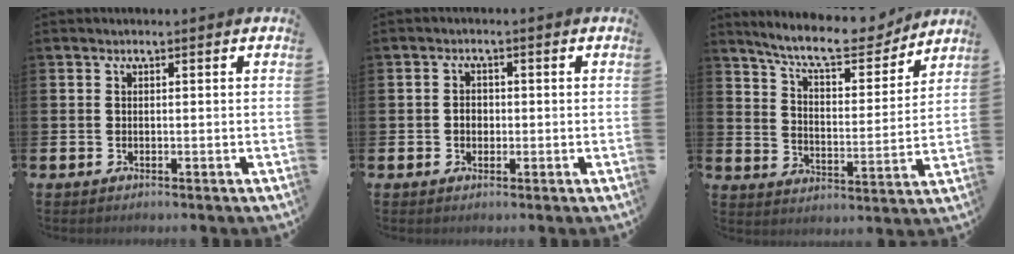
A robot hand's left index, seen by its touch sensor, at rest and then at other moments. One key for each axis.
{"total": 1.8, "fx": -0.2, "fy": 1.5, "fz": 1.0, "tx": -0.010, "ty": 0.005, "tz": -0.009}
{"total": 10.2, "fx": 9.2, "fy": 2.2, "fz": 3.8, "tx": -0.099, "ty": -0.056, "tz": 0.158}